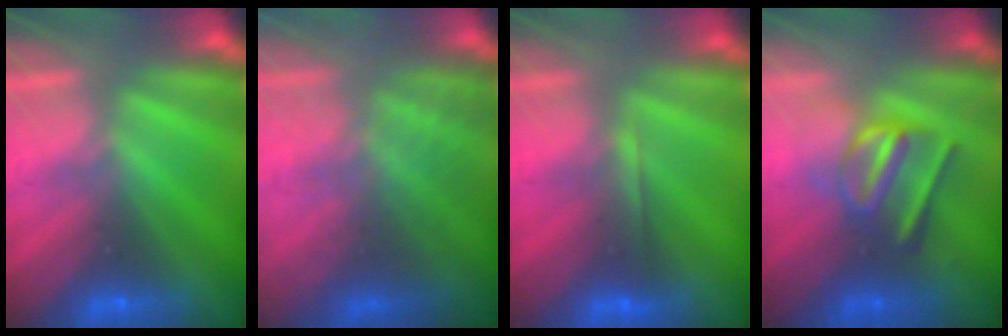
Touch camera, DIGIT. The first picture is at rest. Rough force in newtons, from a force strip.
{"total": 7.4}
{"total": 1.8}
{"total": 2.9}